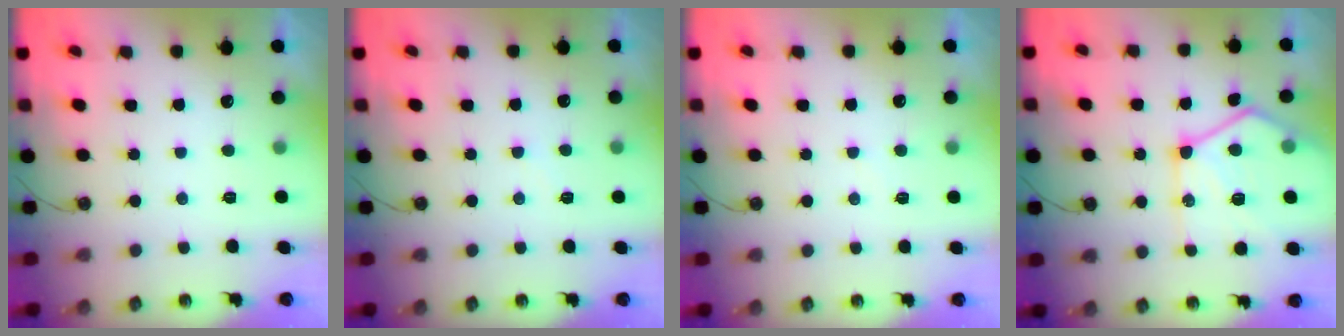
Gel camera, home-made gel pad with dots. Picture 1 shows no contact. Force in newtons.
{"total": 4.6, "press": 4.5, "slide": 0.6}
{"total": 2.8, "press": 2.8, "slide": 0.3}
{"total": 18.1, "press": 18.0, "slide": 2.0}